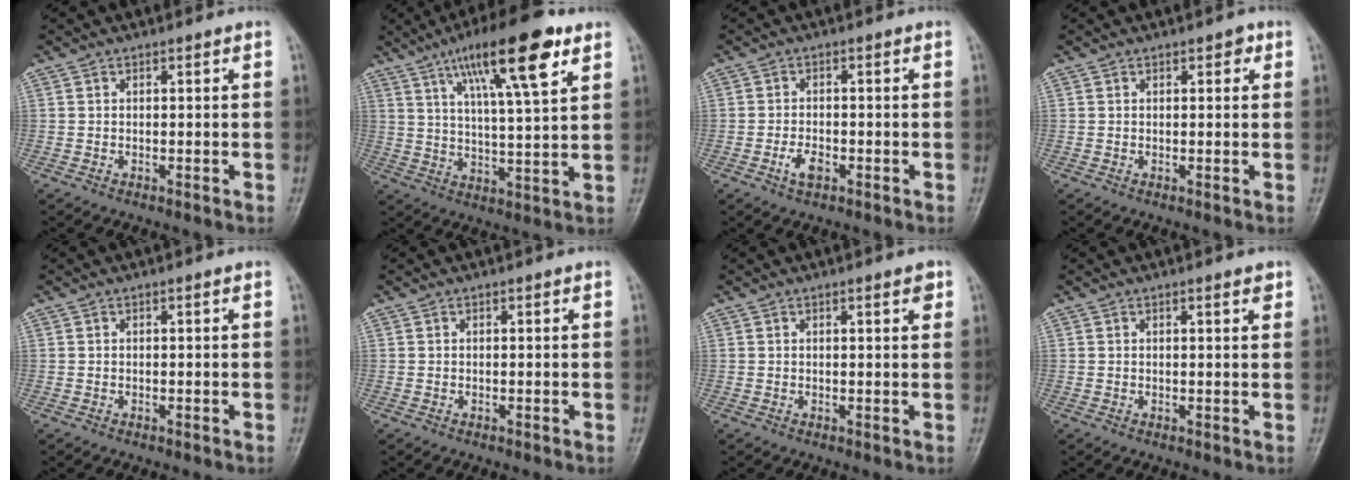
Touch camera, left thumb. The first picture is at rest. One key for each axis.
{"total": 16.9, "fx": 9.0, "fy": 3.8, "fz": 13.8, "tx": -0.212, "ty": -0.026, "tz": 0.147}
{"total": 3.1, "fx": -1.4, "fy": 1.7, "fz": 2.2, "tx": -0.041, "ty": 0.005, "tz": -0.026}
{"total": 1.7, "fx": 0.8, "fy": 1.0, "fz": 1.1, "tx": -0.001, "ty": 0.000, "tz": 0.008}
{"total": 0.0}
{"total": 0.0}
{"total": 2.0, "fx": 1.1, "fy": 0.5, "fz": 1.5, "tx": -0.016, "ty": -0.004, "tz": 0.013}
{"total": 1.5, "fx": 1.0, "fy": 0.4, "fz": 1.1, "tx": -0.013, "ty": -0.004, "tz": 0.012}